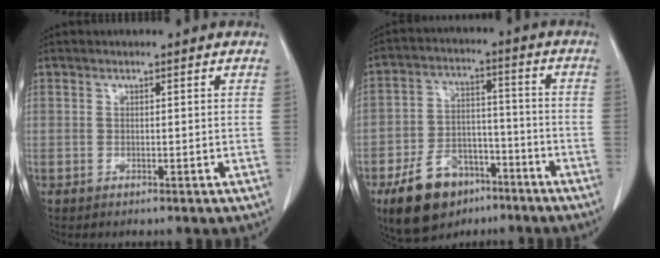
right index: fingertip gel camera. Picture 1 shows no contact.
{"total": 12.2, "force": [-7.6, 7.1, 6.3], "torque": [-0.121, 0.009, -0.123]}